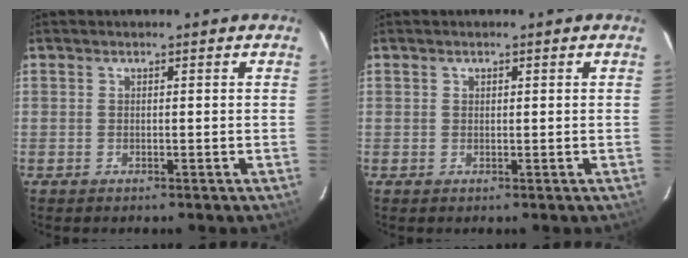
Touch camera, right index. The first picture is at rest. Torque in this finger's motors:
{"motor_torque": [-0.12, 0.00, -0.02, -0.01]}